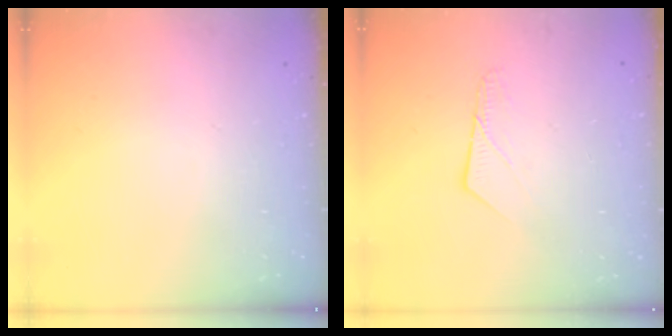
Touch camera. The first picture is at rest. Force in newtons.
{"total": 6.6, "press": 6.5, "slide": 0.5}